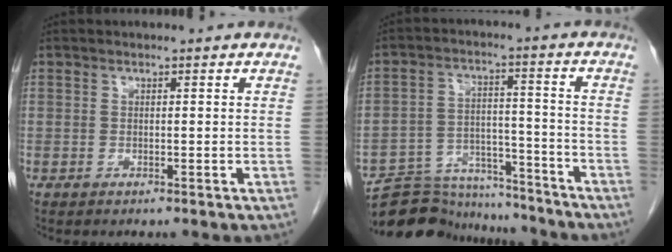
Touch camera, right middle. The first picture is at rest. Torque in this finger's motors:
{"motor_torque": [1.00, -1.14, 0.23, 0.01]}